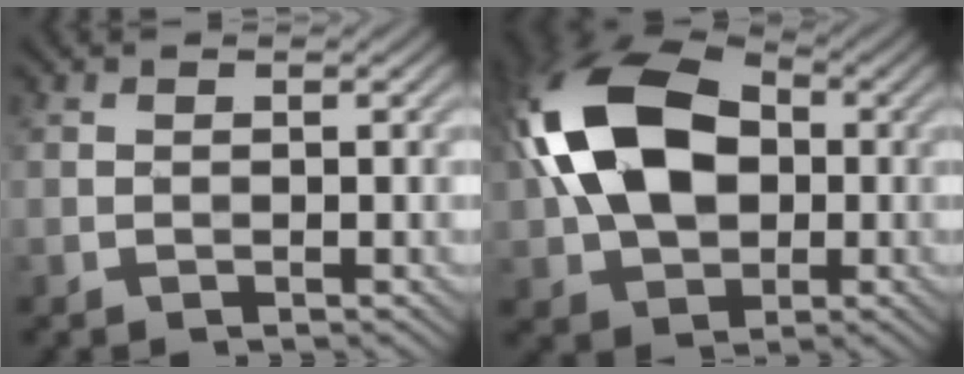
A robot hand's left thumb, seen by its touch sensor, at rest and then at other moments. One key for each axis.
{"total": 15.6, "fx": 0.7, "fy": 10.6, "fz": 11.4, "tx": -0.254, "ty": 0.026, "tz": 0.001}